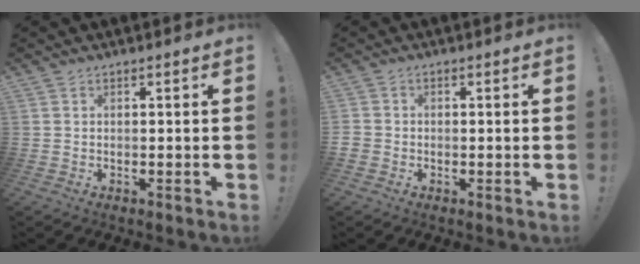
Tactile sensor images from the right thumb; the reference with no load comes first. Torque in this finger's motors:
{"motor_torque": [-0.04, 0.03, 0.06, -0.12, 0.04]}